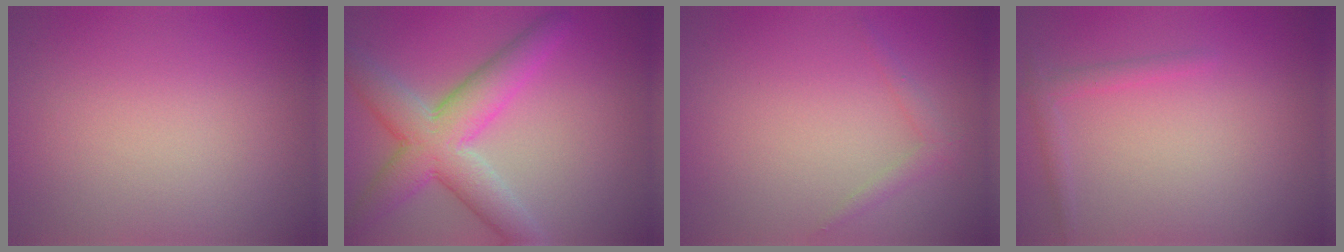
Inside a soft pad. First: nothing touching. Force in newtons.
{"total": 6.6, "press": 6.5, "slide": 0.4}
{"total": 1.1, "press": 1.1, "slide": 0.1}
{"total": 1.2, "press": 1.2, "slide": 0.1}